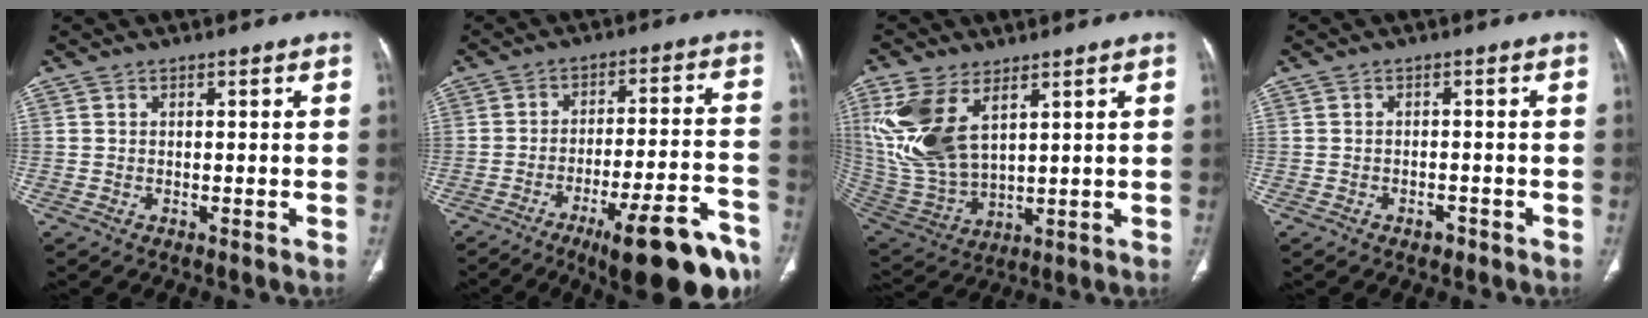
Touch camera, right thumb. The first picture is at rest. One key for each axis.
{"total": 18.6, "fx": -11.9, "fy": 4.0, "fz": 13.6, "tx": -0.146, "ty": 0.072, "tz": -0.172}
{"total": 16.0, "fx": 6.6, "fy": 8.4, "fz": 11.8, "tx": -0.251, "ty": -0.021, "tz": 0.151}
{"total": 1.6, "fx": -1.1, "fy": 1.0, "fz": 0.6, "tx": -0.009, "ty": 0.006, "tz": -0.014}